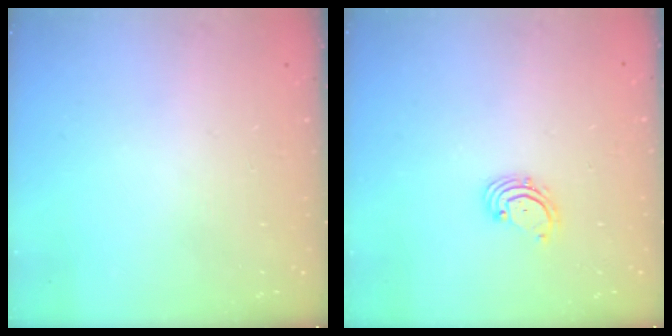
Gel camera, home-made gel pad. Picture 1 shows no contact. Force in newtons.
{"total": 2.2, "press": 2.1, "slide": 0.7}